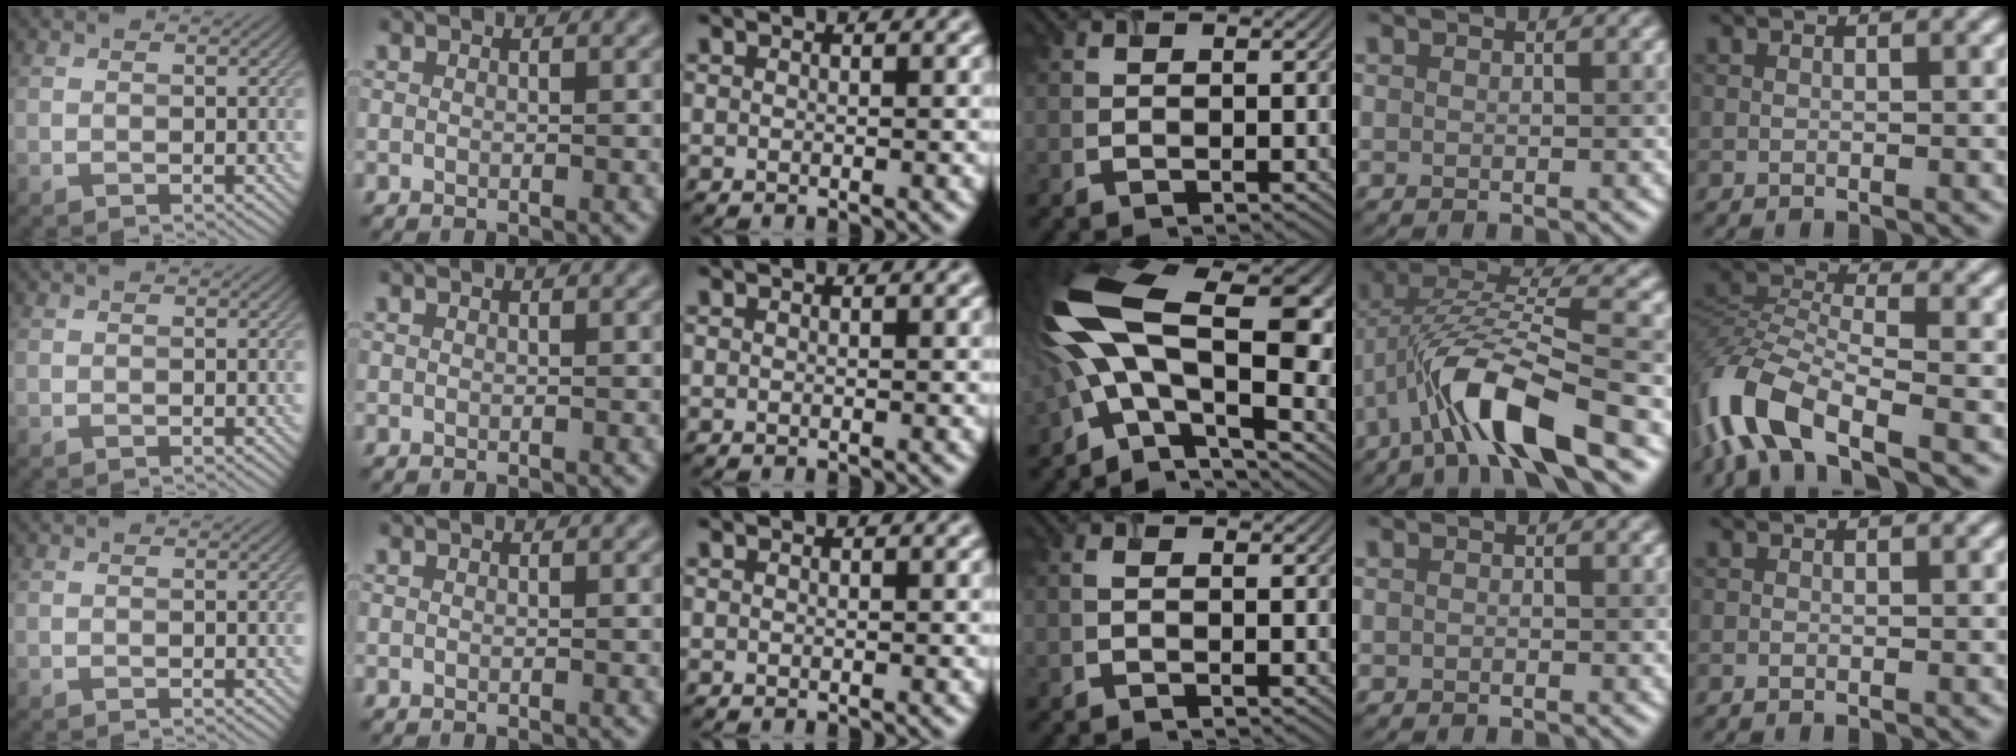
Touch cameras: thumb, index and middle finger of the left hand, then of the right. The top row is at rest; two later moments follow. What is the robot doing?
{"motion": "lift_and_place", "object": "timer"}